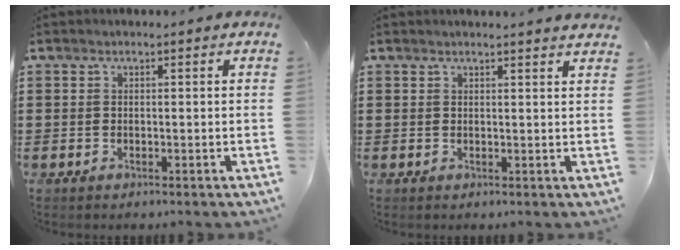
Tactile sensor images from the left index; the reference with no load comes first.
{"total": 1.5, "force": [1.4, -0.2, 0.5], "torque": [-0.011, -0.001, 0.027]}